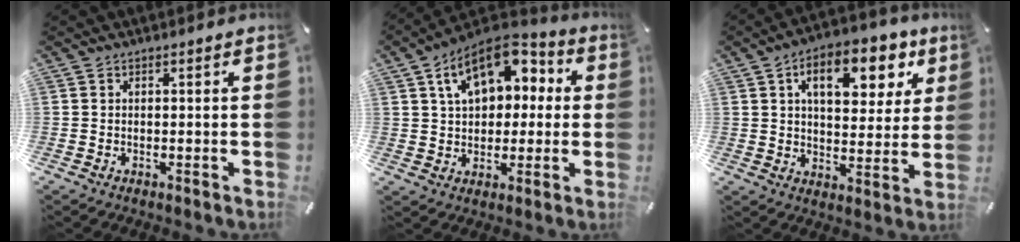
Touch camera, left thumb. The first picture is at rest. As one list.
[{"total": 14.2, "force": [6.0, 9.9, 8.2], "torque": [-0.131, -0.016, 0.112]}, {"total": 13.7, "force": [6.4, 7.9, 9.1], "torque": [-0.111, -0.026, 0.101]}]